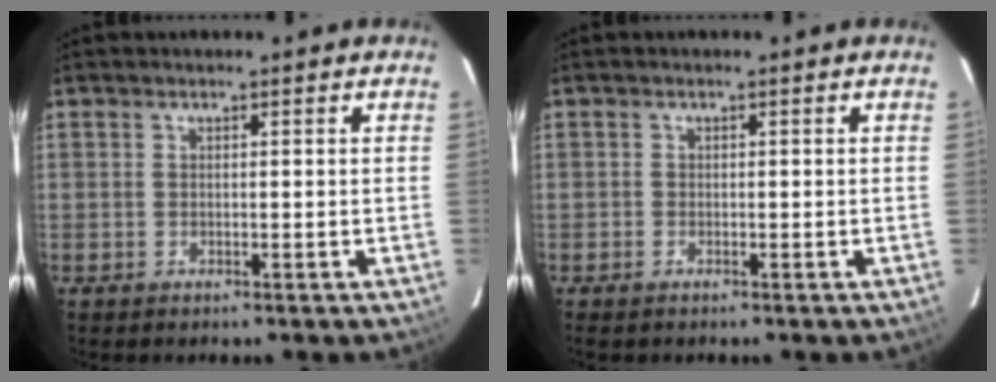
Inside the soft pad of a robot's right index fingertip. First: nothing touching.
{"total": 0.9, "force": [-0.7, 0.6, 0.2], "torque": [-0.006, -0.001, -0.014]}